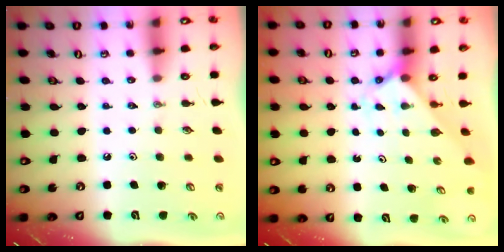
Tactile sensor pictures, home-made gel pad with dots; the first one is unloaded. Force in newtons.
{"total": 1.8, "press": 1.7, "slide": 0.2}